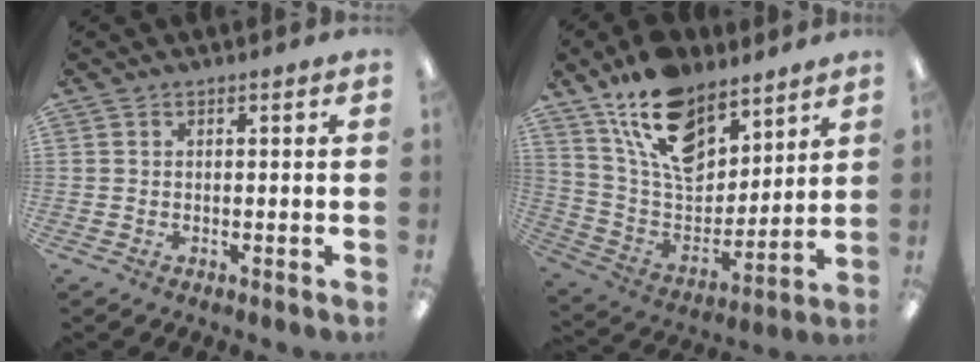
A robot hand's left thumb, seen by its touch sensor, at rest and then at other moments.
{"total": 18.1, "force": [12.2, 9.8, 9.1], "torque": [-0.169, -0.065, 0.226]}